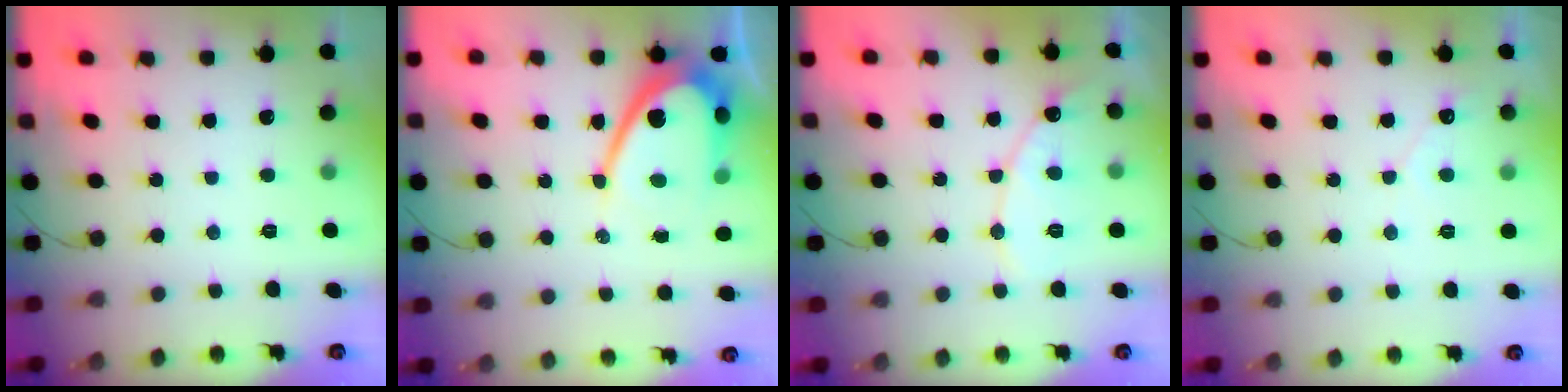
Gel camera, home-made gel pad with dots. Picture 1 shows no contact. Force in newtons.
{"total": 13.2, "press": 13.2, "slide": 1.0}
{"total": 10.4, "press": 10.3, "slide": 0.9}
{"total": 2.9, "press": 2.9, "slide": 0.1}